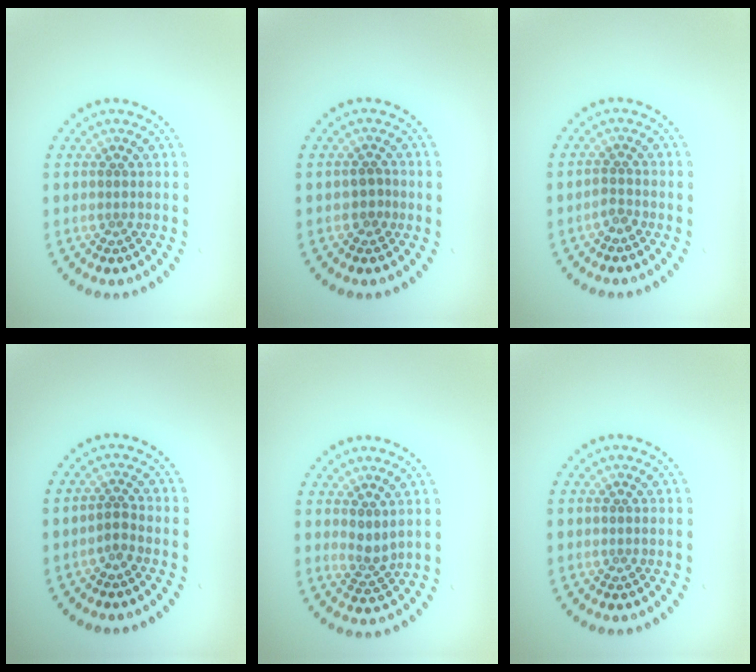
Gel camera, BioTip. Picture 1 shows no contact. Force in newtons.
{"total": 0.9, "press": 0.6, "slide": 0.6}
{"total": 1.2, "press": 0.9, "slide": 0.7}
{"total": 1.1, "press": 0.8, "slide": 0.8}
{"total": 1.9, "press": 1.5, "slide": 1.1}
{"total": 0.0}